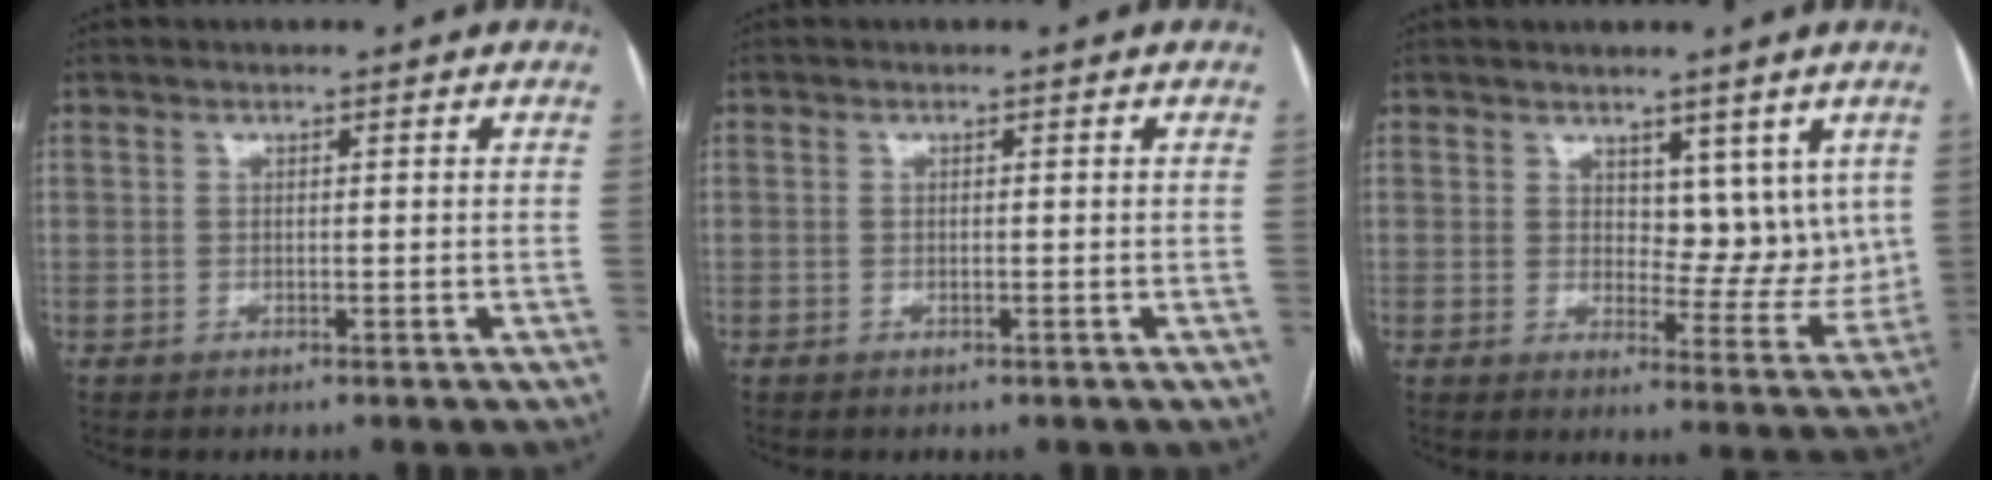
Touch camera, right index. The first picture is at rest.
{"total": 0.0}
{"total": 7.7, "force": [3.9, 4.3, 5.0], "torque": [-0.049, -0.006, 0.066]}